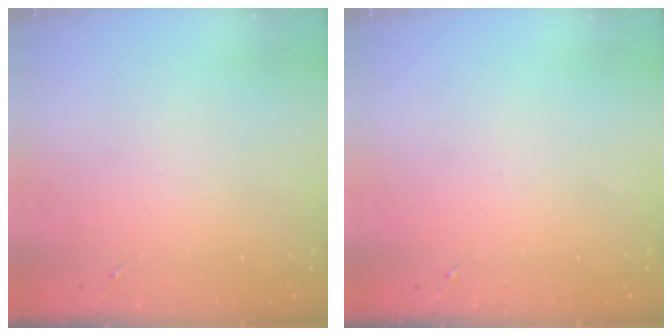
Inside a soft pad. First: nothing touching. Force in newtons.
{"total": 0.0}